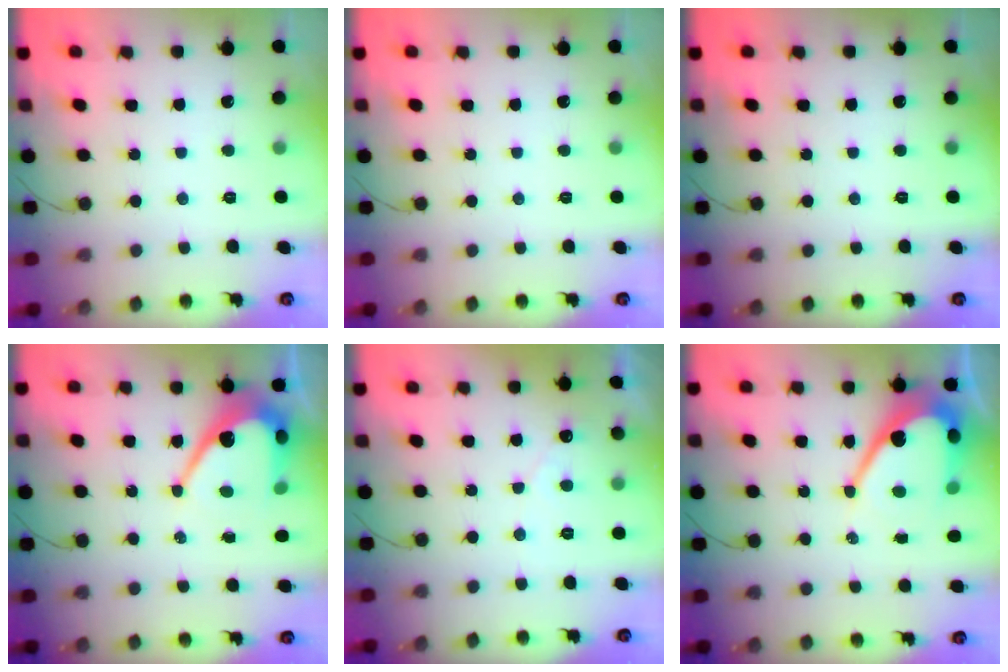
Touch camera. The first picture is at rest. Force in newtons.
{"total": 0.0}
{"total": 0.0}
{"total": 10.2, "press": 10.1, "slide": 0.9}
{"total": 3.3, "press": 3.3, "slide": 0.1}
{"total": 13.0, "press": 13.0, "slide": 1.1}